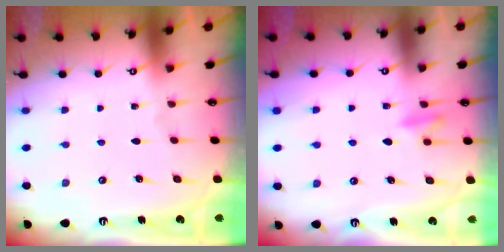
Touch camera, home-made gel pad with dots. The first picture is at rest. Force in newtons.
{"total": 8.5, "press": 8.4, "slide": 1.5}